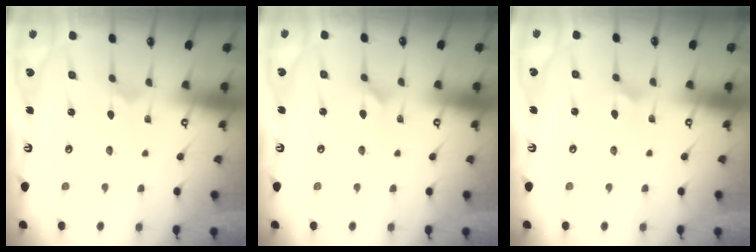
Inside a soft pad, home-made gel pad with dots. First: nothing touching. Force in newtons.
{"total": 1.2, "press": 1.2, "slide": 0.0}
{"total": 2.2, "press": 2.2, "slide": 0.1}